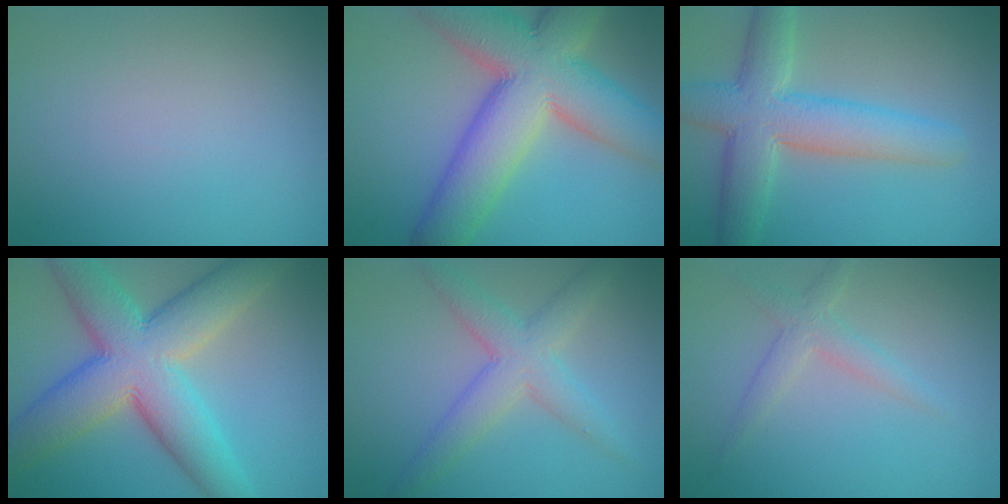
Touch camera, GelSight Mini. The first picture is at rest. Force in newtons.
{"total": 13.1, "press": 13.0, "slide": 0.8}
{"total": 7.3, "press": 7.3, "slide": 0.4}
{"total": 11.3, "press": 11.3, "slide": 0.3}
{"total": 4.5, "press": 4.5, "slide": 0.1}
{"total": 2.2, "press": 2.2, "slide": 0.0}